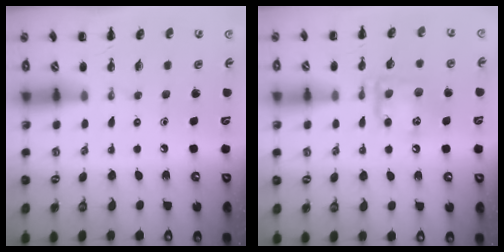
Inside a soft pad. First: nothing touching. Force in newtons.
{"total": 14.2, "press": 14.0, "slide": 1.9}